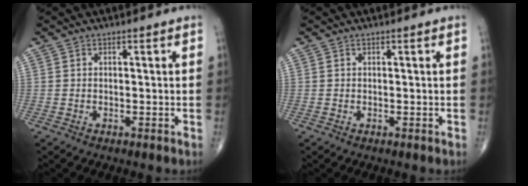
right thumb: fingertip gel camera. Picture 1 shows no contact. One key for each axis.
{"total": 0.0}